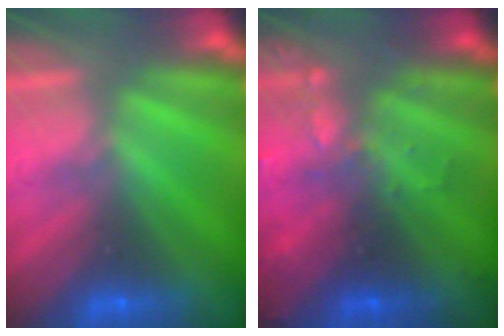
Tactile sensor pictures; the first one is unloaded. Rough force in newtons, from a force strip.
{"total": 3.1}